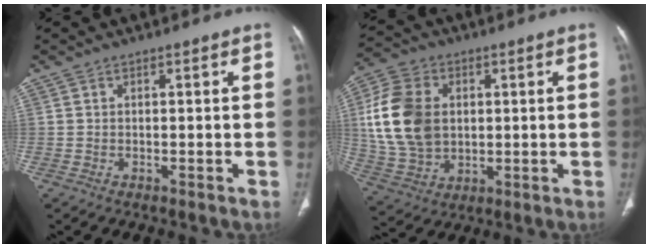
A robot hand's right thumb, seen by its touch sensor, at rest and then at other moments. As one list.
[{"total": 16.1, "force": [2.3, 11.7, 10.9], "torque": [-0.199, 0.000, 0.050]}]